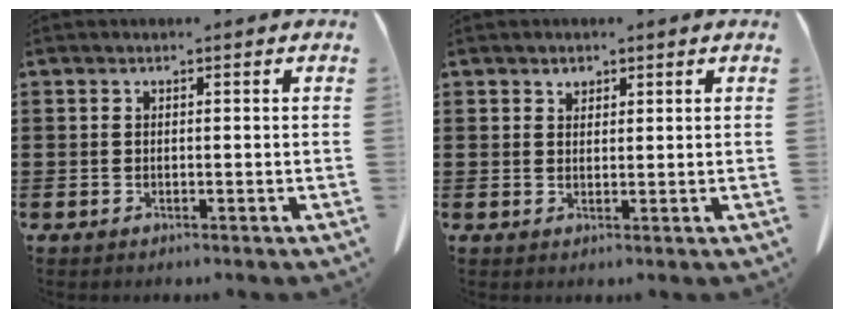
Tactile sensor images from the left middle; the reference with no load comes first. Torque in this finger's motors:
{"motor_torque": [0.18, 0.15, 0.00, 0.01]}